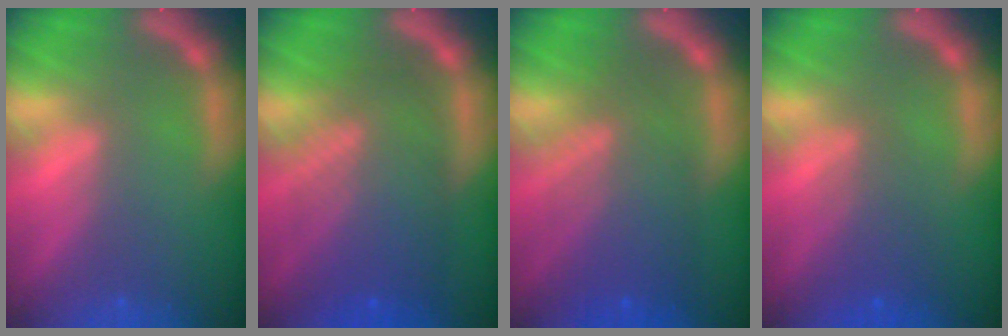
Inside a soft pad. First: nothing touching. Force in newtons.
{"total": 9.0}
{"total": 7.6}
{"total": 3.1}